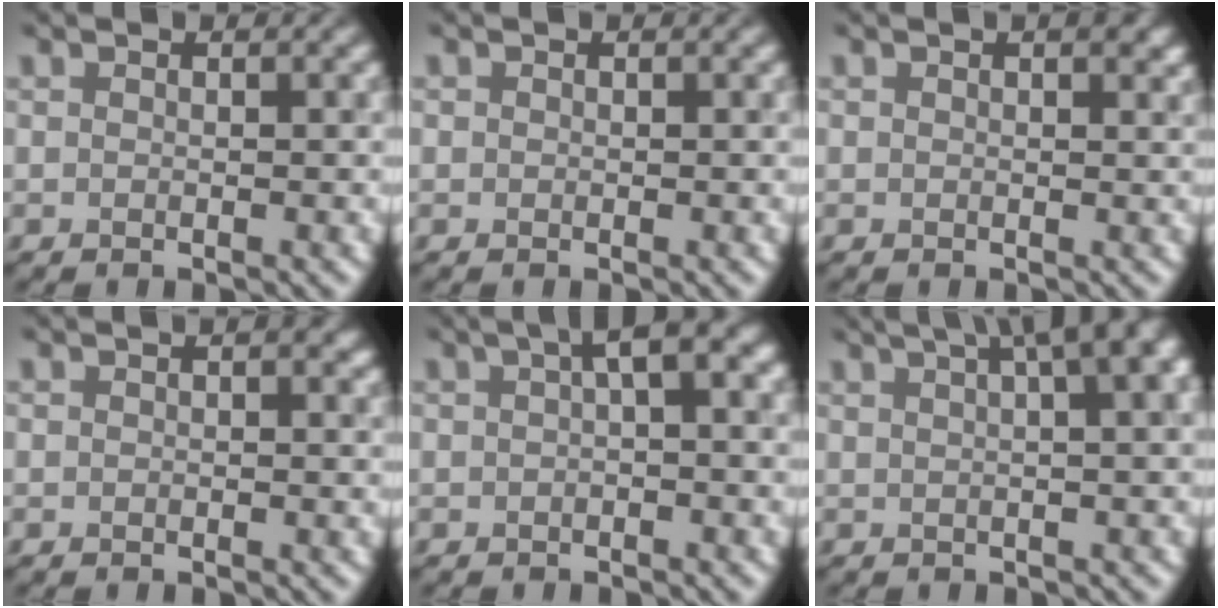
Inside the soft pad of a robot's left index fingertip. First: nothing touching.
{"total": 0.0}
{"total": 1.7, "force": [0.7, 0.9, 1.2], "torque": [-0.006, 0.005, 0.008]}
{"total": 1.3, "force": [0.4, 0.9, 0.8], "torque": [-0.001, 0.004, 0.003]}
{"total": 2.9, "force": [0.7, 0.9, 2.7], "torque": [-0.034, 0.017, 0.004]}
{"total": 10.5, "force": [4.7, 4.4, 8.3], "torque": [-0.079, 0.057, 0.048]}